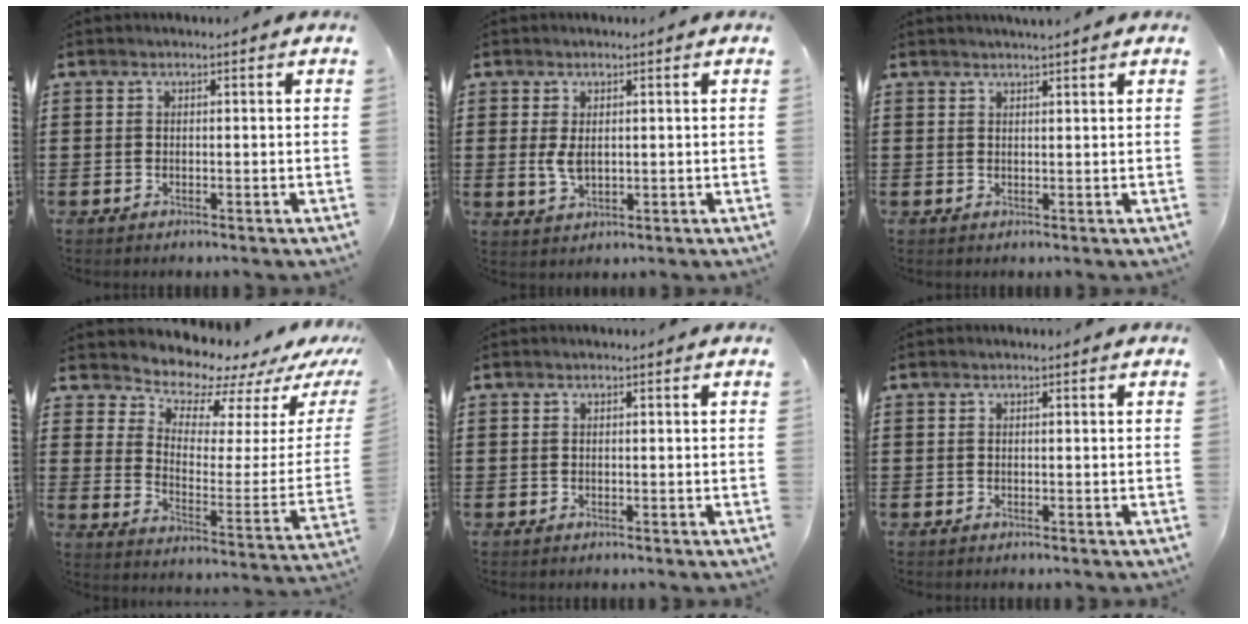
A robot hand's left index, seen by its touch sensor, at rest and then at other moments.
{"total": 3.1, "force": [0.4, 1.6, 2.6], "torque": [-0.068, -0.002, 0.003]}
{"total": 1.2, "force": [1.2, 0.0, 0.2], "torque": [-0.005, 0.000, 0.024]}
{"total": 7.0, "force": [6.8, 1.9, 0.3], "torque": [-0.034, -0.068, 0.116]}
{"total": 0.0}
{"total": 0.0}